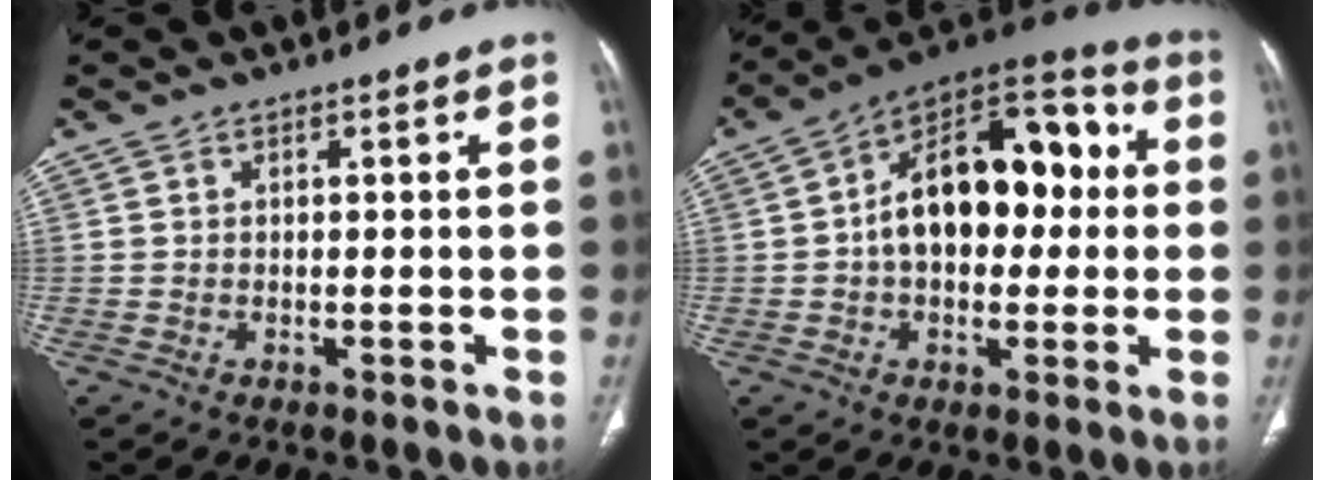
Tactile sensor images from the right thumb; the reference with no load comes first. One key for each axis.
{"total": 20.3, "fx": 1.4, "fy": 12.3, "fz": 16.0, "tx": -0.207, "ty": 0.046, "tz": 0.016}